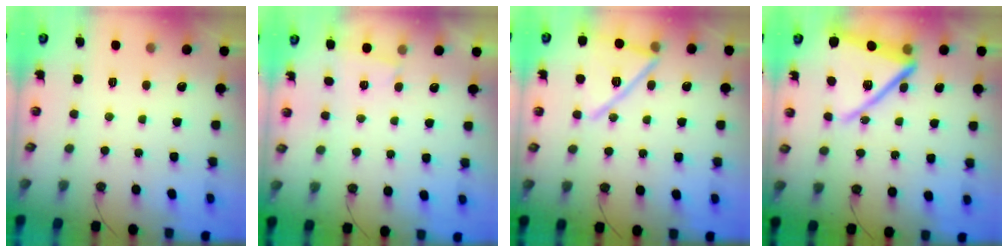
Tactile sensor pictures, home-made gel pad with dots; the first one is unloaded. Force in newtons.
{"total": 1.1, "press": 1.0, "slide": 0.3}
{"total": 16.4, "press": 15.9, "slide": 4.1}
{"total": 18.8, "press": 18.7, "slide": 1.5}